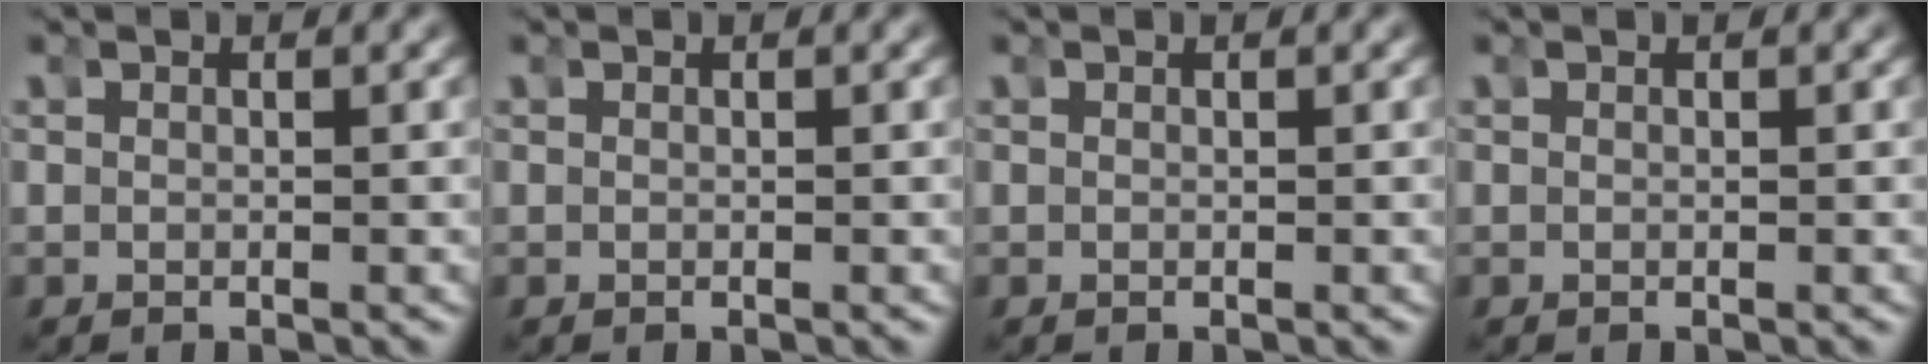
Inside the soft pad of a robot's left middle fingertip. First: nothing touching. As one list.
[{"total": 0.0}, {"total": 0.0}, {"total": 0.0}]